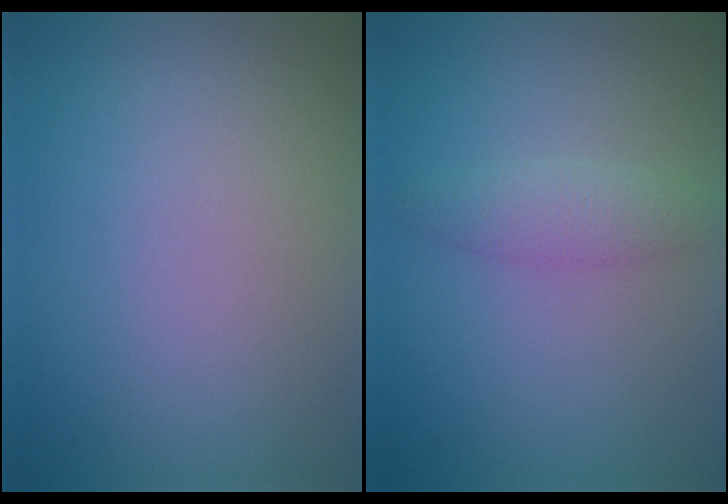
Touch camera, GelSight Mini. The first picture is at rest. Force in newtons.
{"total": 1.8, "press": 1.8, "slide": 0.0}